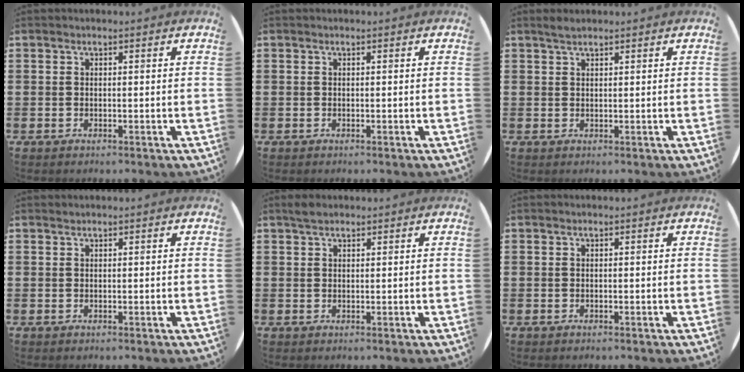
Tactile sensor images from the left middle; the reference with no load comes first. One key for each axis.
{"total": 0.0}
{"total": 1.3, "fx": 1.2, "fy": 0.2, "fz": 0.6, "tx": -0.012, "ty": 0.002, "tz": 0.021}
{"total": 0.0}
{"total": 1.5, "fx": 1.2, "fy": 0.6, "fz": 0.5, "tx": -0.005, "ty": 0.002, "tz": 0.021}
{"total": 0.0}